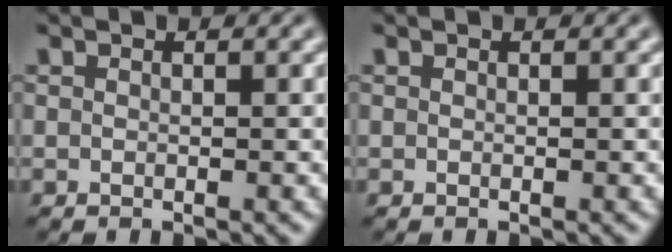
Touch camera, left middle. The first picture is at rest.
{"total": 0.0}